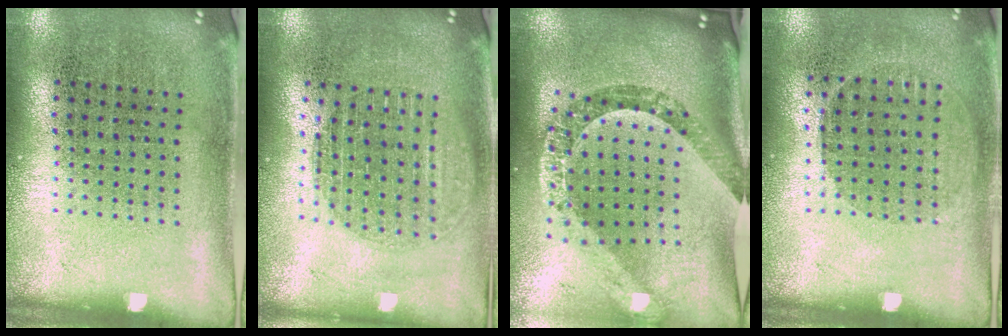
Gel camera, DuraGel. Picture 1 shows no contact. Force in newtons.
{"total": 1.7, "press": 1.5, "slide": 0.9}
{"total": 2.5, "press": 2.0, "slide": 1.5}
{"total": 0.9, "press": 0.8, "slide": 0.4}